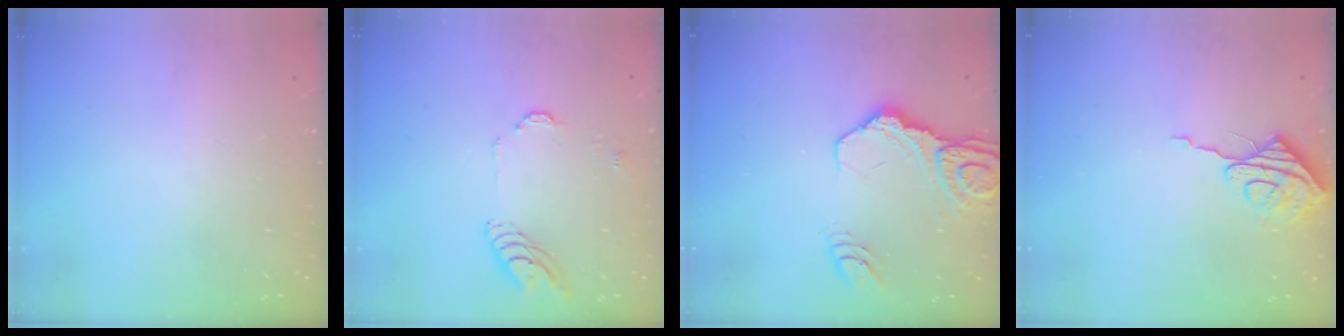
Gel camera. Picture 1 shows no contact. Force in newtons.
{"total": 8.5, "press": 8.5, "slide": 0.8}
{"total": 14.3, "press": 14.2, "slide": 1.7}
{"total": 7.9, "press": 7.9, "slide": 0.3}